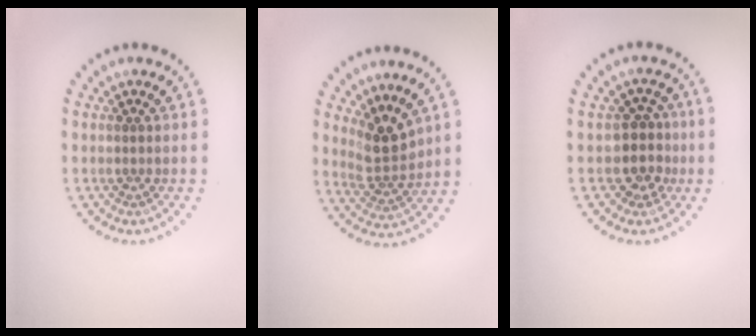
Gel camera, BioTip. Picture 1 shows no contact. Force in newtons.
{"total": 3.2, "press": 2.7, "slide": 1.7}
{"total": 2.9, "press": 2.4, "slide": 1.6}